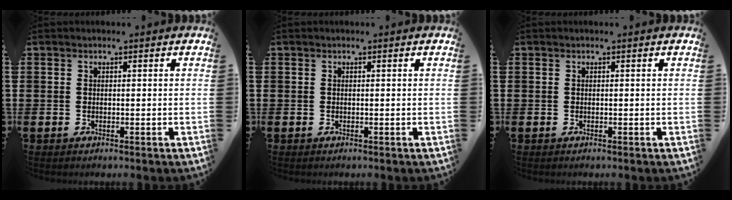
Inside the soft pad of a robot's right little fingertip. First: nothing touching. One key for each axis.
{"total": 0.0}
{"total": 0.0}